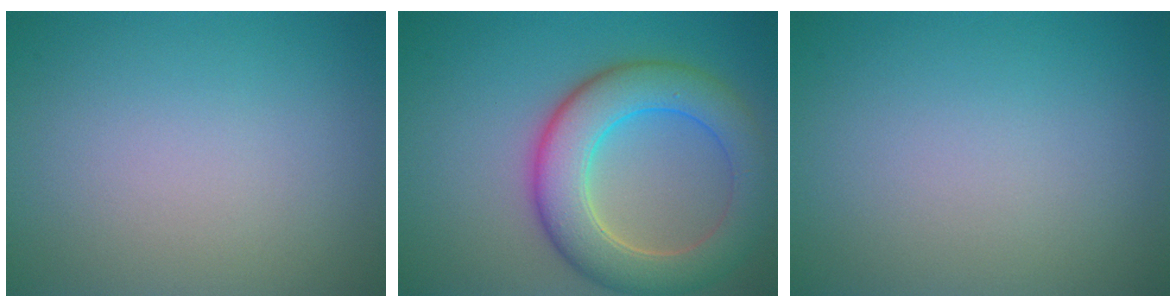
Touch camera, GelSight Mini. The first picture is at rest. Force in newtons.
{"total": 7.6, "press": 7.6, "slide": 0.6}
{"total": 0.0}